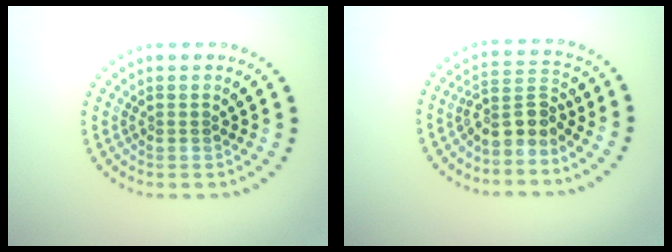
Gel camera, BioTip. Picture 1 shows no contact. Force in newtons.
{"total": 2.9, "press": 2.2, "slide": 1.9}